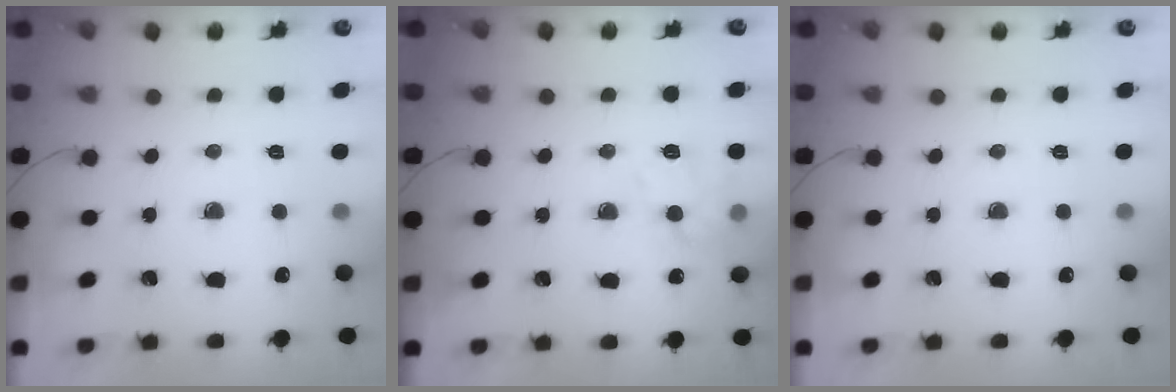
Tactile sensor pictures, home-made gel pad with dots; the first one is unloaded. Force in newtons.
{"total": 10.1, "press": 10.1, "slide": 0.7}
{"total": 0.0}